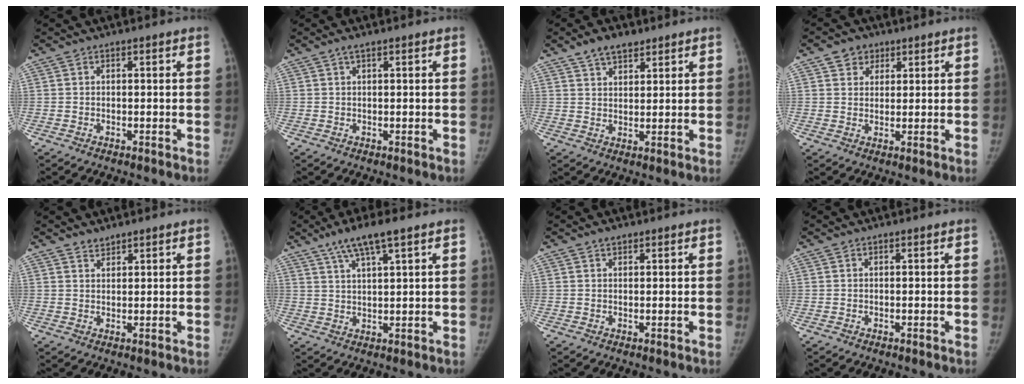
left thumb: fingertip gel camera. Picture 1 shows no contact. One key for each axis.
{"total": 1.1, "fx": 0.7, "fy": 0.2, "fz": 0.8, "tx": -0.017, "ty": 0.005, "tz": 0.013}
{"total": 5.6, "fx": 4.0, "fy": 2.9, "fz": 2.7, "tx": -0.025, "ty": -0.020, "tz": 0.070}
{"total": 4.2, "fx": 2.3, "fy": 3.3, "fz": 1.1, "tx": 0.006, "ty": -0.011, "tz": 0.035}
{"total": 1.7, "fx": 1.5, "fy": 0.6, "fz": 0.1, "tx": 0.008, "ty": -0.010, "tz": 0.027}
{"total": 7.4, "fx": 4.7, "fy": 1.2, "fz": 5.6, "tx": -0.109, "ty": -0.008, "tz": 0.090}
{"total": 1.2, "fx": 0.9, "fy": 0.7, "fz": 0.5, "tx": -0.003, "ty": -0.004, "tz": 0.011}
{"total": 0.0}